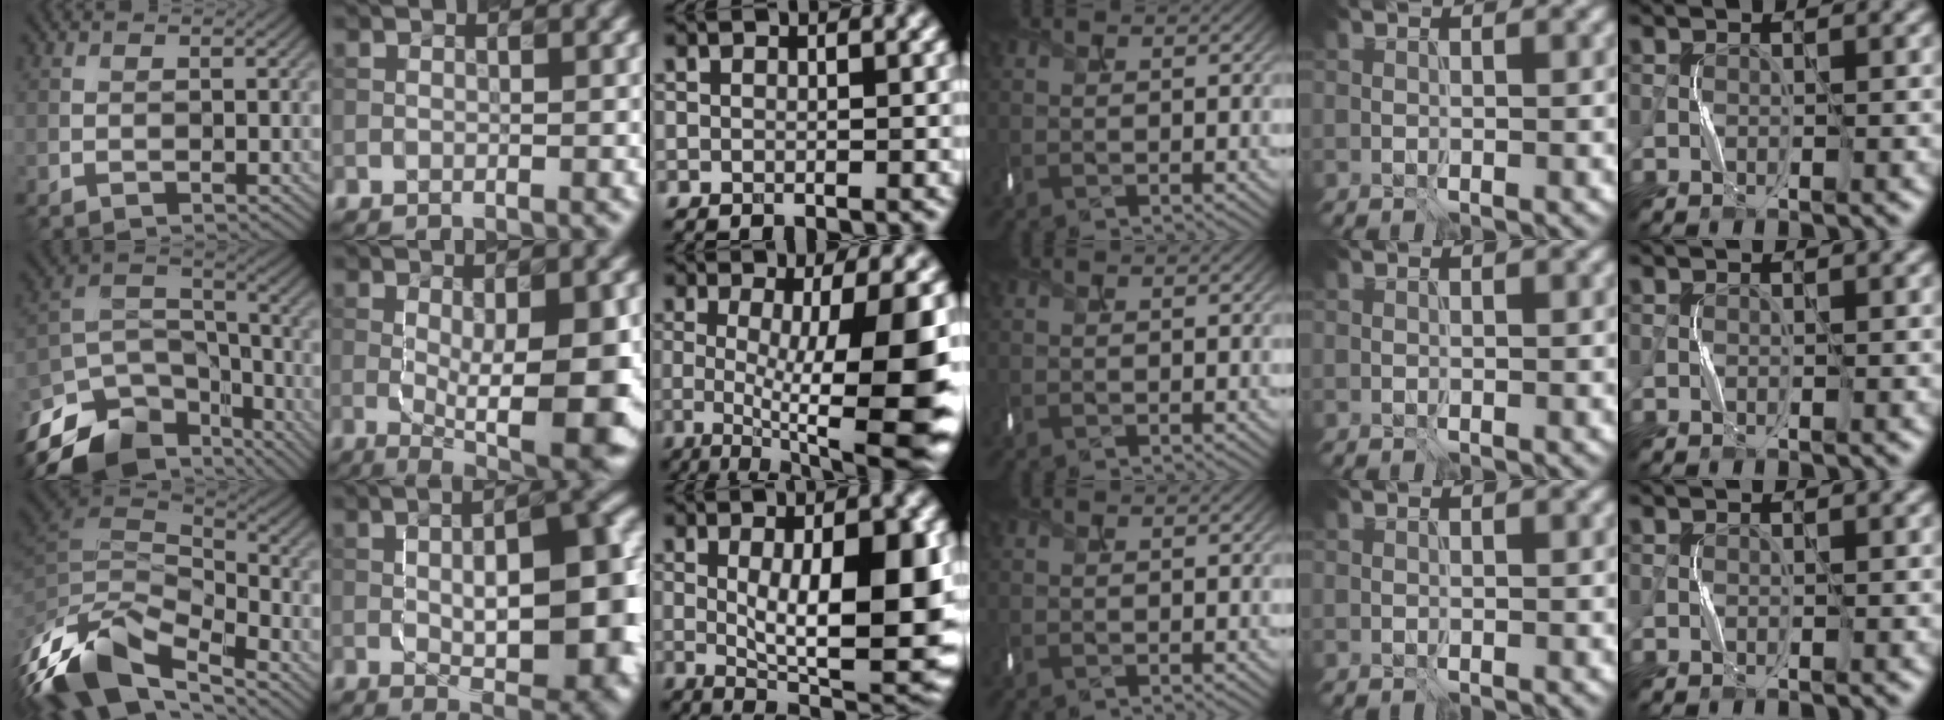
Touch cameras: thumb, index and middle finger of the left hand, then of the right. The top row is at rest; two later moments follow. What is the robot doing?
{"motion": "shake", "object": "box of matches"}